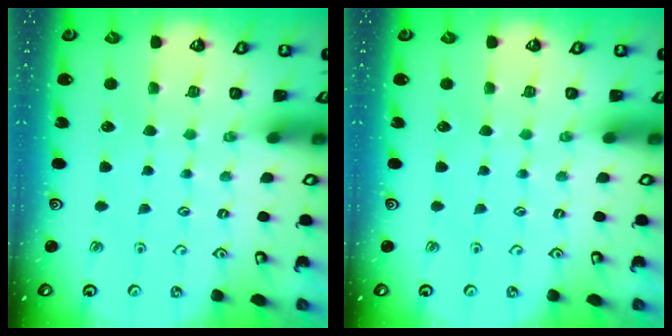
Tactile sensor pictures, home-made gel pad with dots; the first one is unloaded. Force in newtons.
{"total": 0.0}